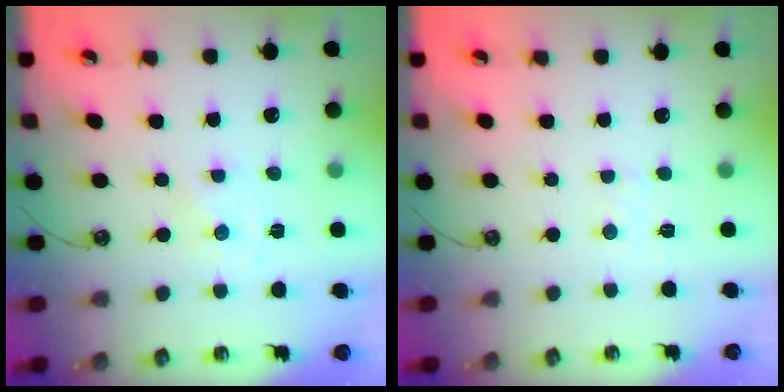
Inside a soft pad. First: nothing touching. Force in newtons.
{"total": 2.2, "press": 2.2, "slide": 0.3}